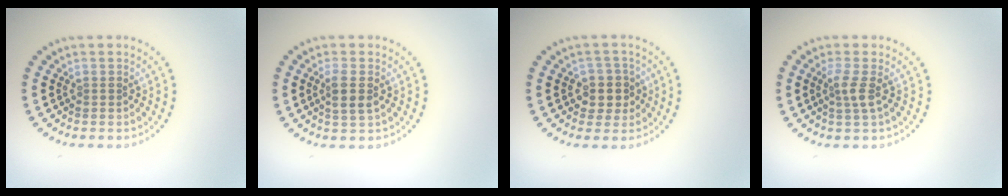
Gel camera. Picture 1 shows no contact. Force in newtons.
{"total": 2.0, "press": 1.8, "slide": 0.9}
{"total": 2.7, "press": 2.5, "slide": 1.1}
{"total": 1.8, "press": 1.4, "slide": 1.1}